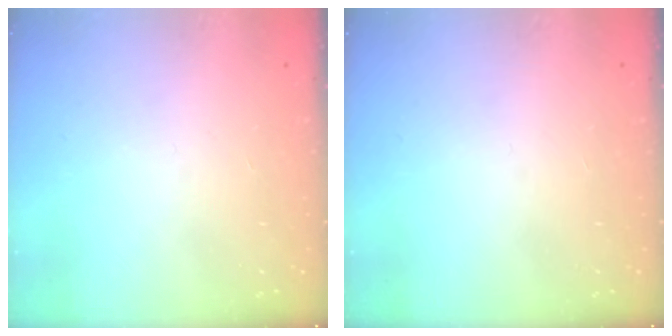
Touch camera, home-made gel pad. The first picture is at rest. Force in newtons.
{"total": 0.0}